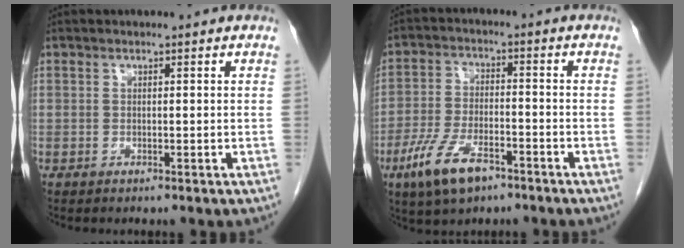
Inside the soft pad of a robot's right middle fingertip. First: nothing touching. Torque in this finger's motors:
{"motor_torque": [1.31, -0.83, 0.41, 0.13]}